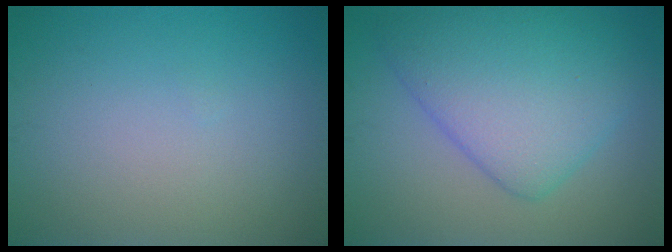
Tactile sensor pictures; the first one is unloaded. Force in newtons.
{"total": 7.8, "press": 7.8, "slide": 0.0}